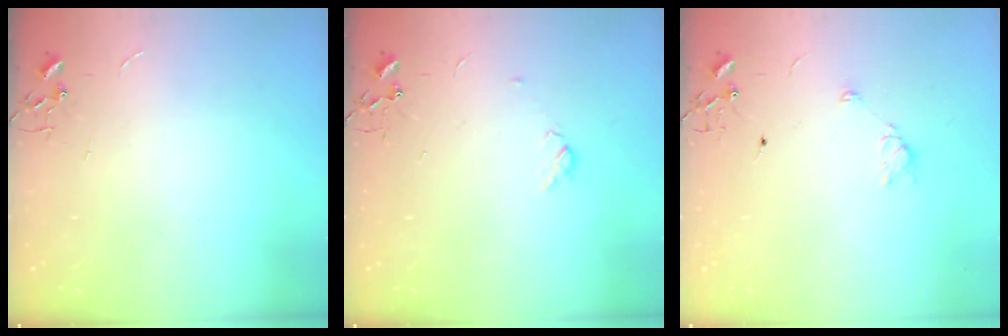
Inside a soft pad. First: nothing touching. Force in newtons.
{"total": 2.9, "press": 2.8, "slide": 0.5}
{"total": 6.5, "press": 6.5, "slide": 0.7}